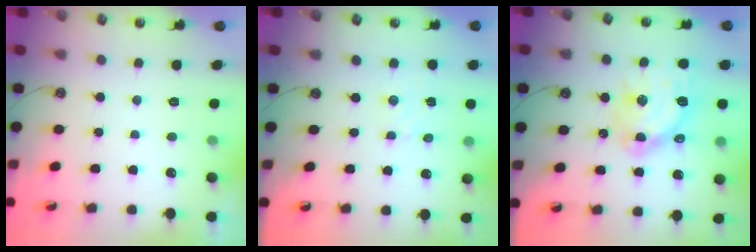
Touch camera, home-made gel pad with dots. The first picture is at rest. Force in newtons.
{"total": 2.3, "press": 2.3, "slide": 0.4}
{"total": 14.7, "press": 14.6, "slide": 1.6}